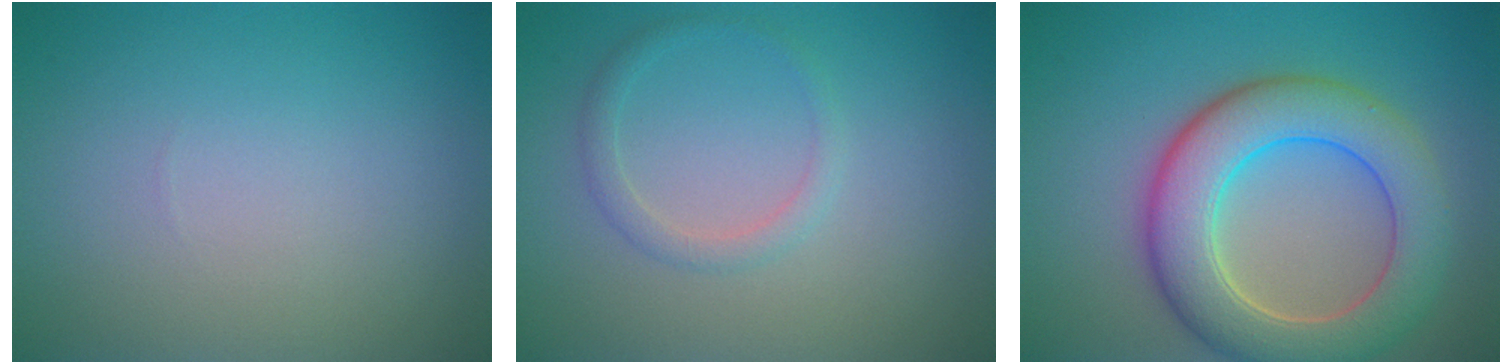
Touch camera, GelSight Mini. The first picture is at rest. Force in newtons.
{"total": 1.5, "press": 1.5, "slide": 0.0}
{"total": 8.3, "press": 8.3, "slide": 0.7}